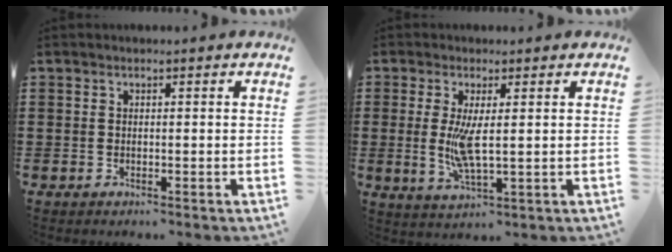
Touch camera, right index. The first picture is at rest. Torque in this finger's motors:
{"motor_torque": [0.61, 0.08, 0.49, 0.12]}